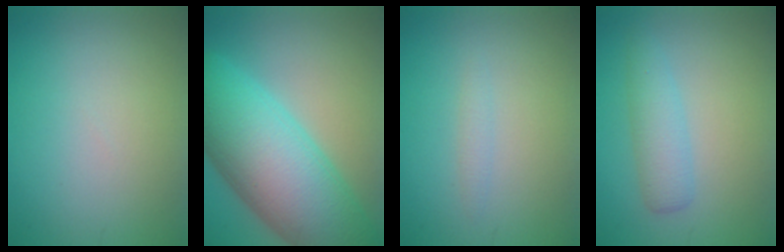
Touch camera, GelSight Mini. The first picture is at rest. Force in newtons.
{"total": 13.9, "press": 13.9, "slide": 0.4}
{"total": 0.8, "press": 0.8, "slide": 0.1}
{"total": 2.8, "press": 2.7, "slide": 0.2}